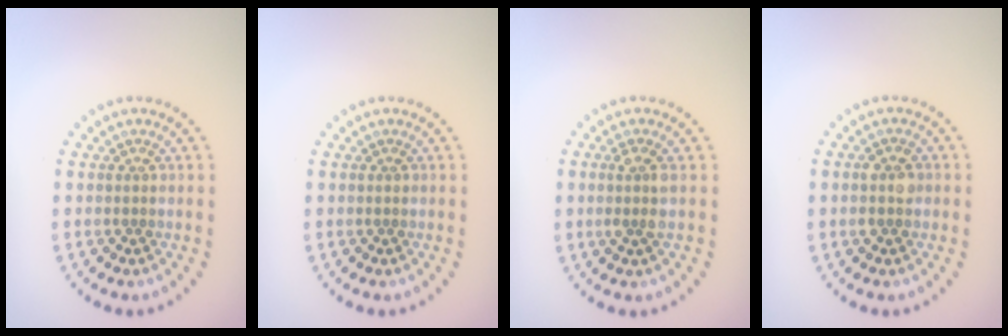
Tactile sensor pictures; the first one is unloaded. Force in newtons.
{"total": 0.0}
{"total": 1.8, "press": 1.5, "slide": 0.9}
{"total": 1.7, "press": 1.7, "slide": 0.1}